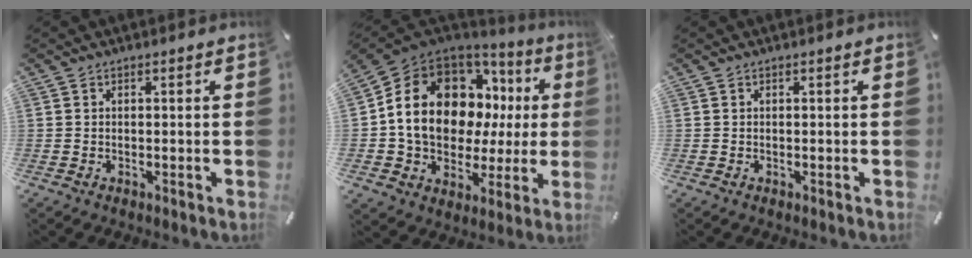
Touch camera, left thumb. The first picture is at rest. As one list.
[{"total": 17.2, "force": [3.7, 12.9, 10.8], "torque": [-0.213, -0.019, 0.071]}, {"total": 0.0}]